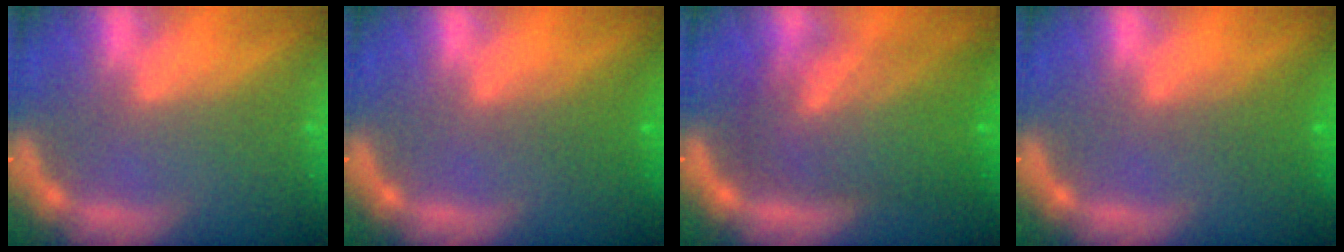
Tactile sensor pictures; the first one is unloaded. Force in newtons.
{"total": 1.9}
{"total": 10.1}
{"total": 1.9}